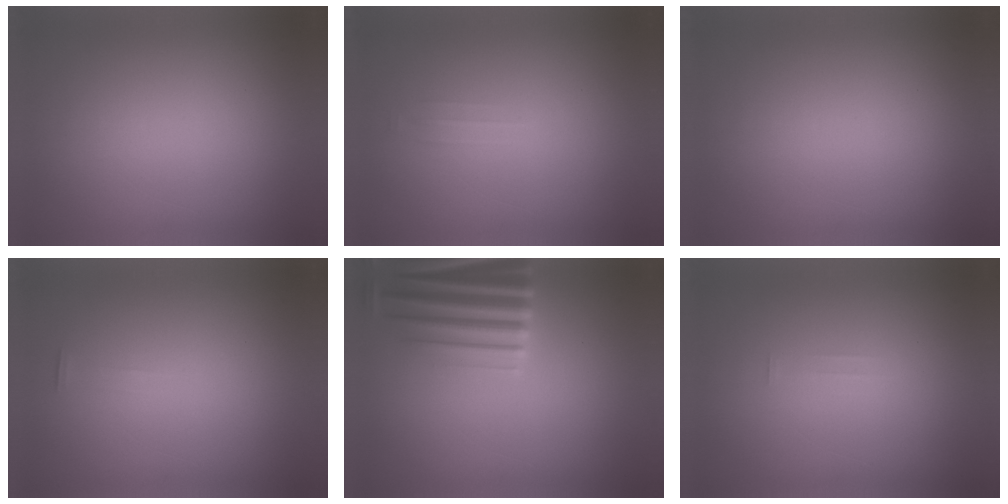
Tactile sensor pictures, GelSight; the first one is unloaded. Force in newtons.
{"total": 1.4}
{"total": 1.0}
{"total": 1.3}
{"total": 6.0}
{"total": 1.3}